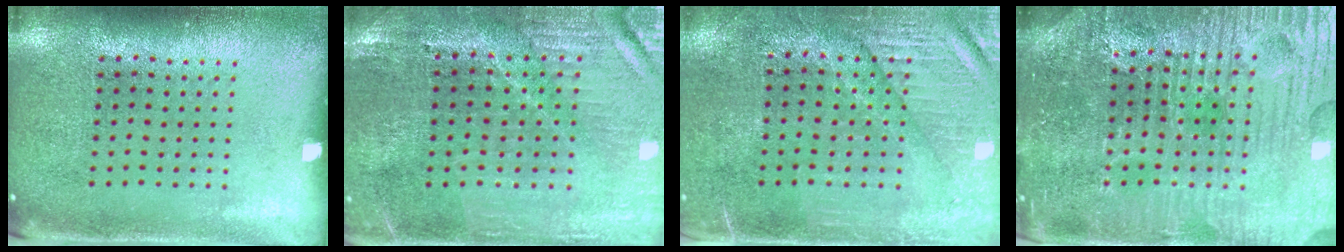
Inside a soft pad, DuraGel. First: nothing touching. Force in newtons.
{"total": 1.3, "press": 1.3, "slide": 0.2}
{"total": 3.4, "press": 3.0, "slide": 1.7}
{"total": 5.6, "press": 5.3, "slide": 1.8}